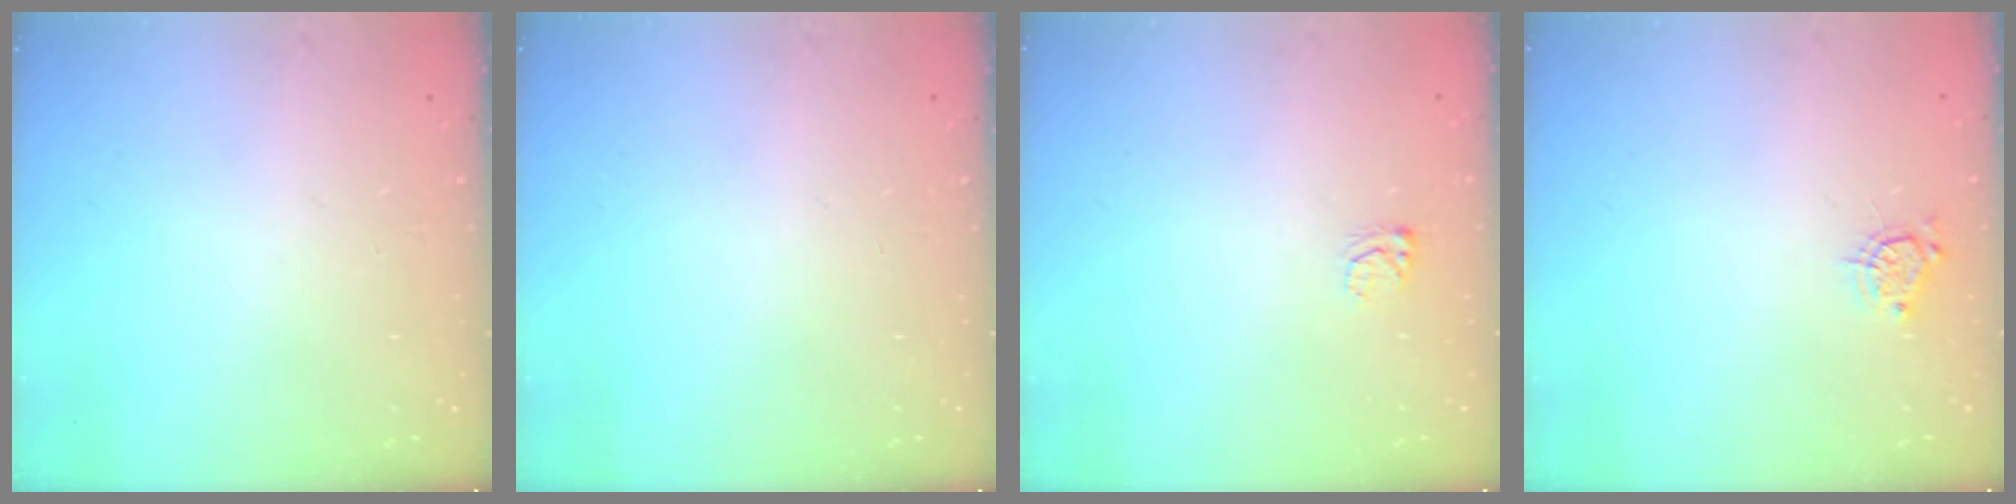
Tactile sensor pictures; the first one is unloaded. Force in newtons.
{"total": 0.0}
{"total": 3.9, "press": 3.8, "slide": 0.6}
{"total": 5.1, "press": 5.1, "slide": 0.5}